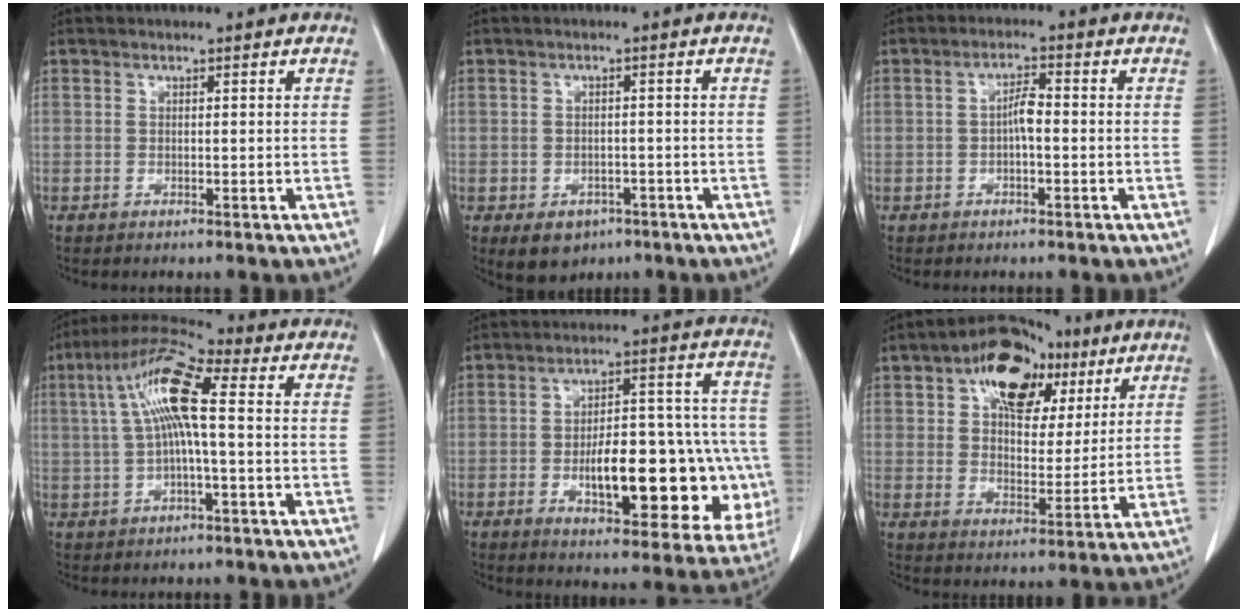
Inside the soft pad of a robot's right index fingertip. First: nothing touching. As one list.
[{"total": 5.0, "force": [-2.7, 3.7, 1.9], "torque": [-0.025, 0.002, -0.028]}, {"total": 2.8, "force": [-0.5, 0.8, 2.6], "torque": [-0.046, 0.007, -0.009]}, {"total": 10.4, "force": [1.3, 1.4, 10.3], "torque": [-0.208, 0.029, 0.019]}, {"total": 21.0, "force": [-5.0, 7.6, 18.9], "torque": [-0.189, 0.035, -0.047]}, {"total": 14.4, "force": [7.2, 8.3, 9.2], "torque": [-0.141, 0.031, 0.117]}]